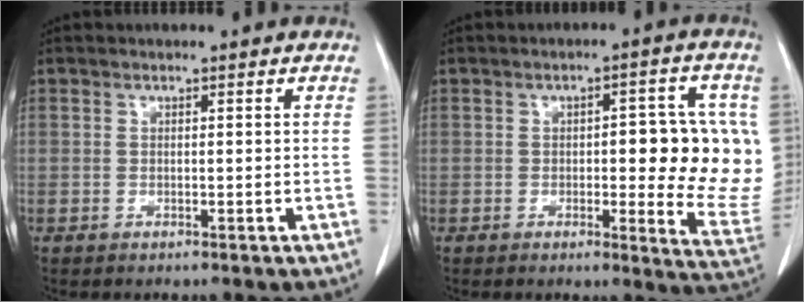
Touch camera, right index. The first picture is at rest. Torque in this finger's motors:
{"motor_torque": [0.36, 0.05, 0.26, 0.06]}